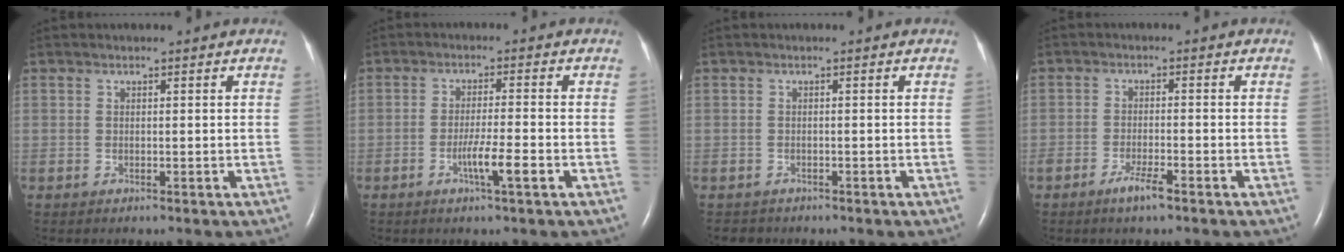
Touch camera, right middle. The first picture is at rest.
{"total": 4.5, "force": [-2.0, -0.2, 4.0], "torque": [-0.074, -0.007, -0.036]}
{"total": 1.3, "force": [-1.1, 0.6, -0.2], "torque": [-0.005, 0.000, -0.017]}
{"total": 3.2, "force": [-2.2, 0.2, 2.3], "torque": [-0.049, -0.003, -0.041]}